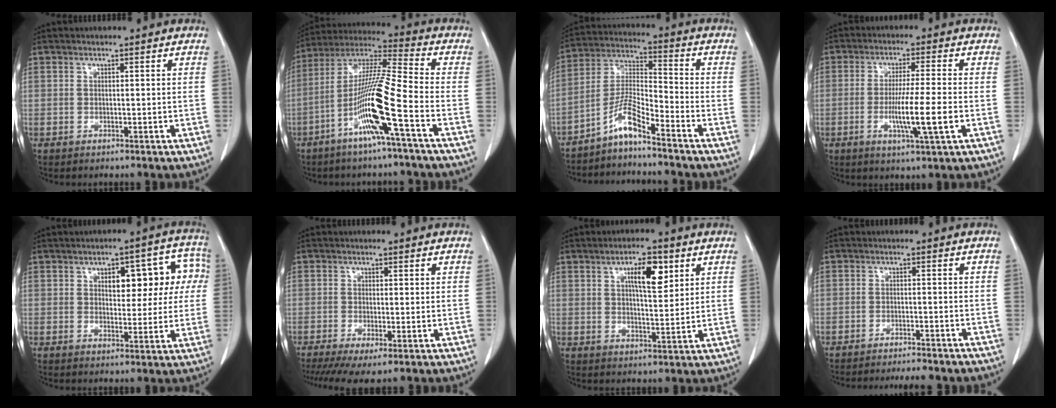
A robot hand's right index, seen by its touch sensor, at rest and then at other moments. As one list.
[{"total": 14.0, "force": [-5.6, -0.8, 12.8], "torque": [-0.255, -0.002, -0.114]}, {"total": 7.0, "force": [-5.4, 0.1, 4.5], "torque": [-0.101, 0.003, -0.108]}, {"total": 8.4, "force": [-2.1, -0.5, 8.1], "torque": [-0.145, -0.017, -0.040]}, {"total": 9.8, "force": [2.4, 4.6, 8.3], "torque": [-0.090, 0.037, 0.031]}, {"total": 5.4, "force": [-3.3, 0.9, 4.2], "torque": [-0.068, -0.016, -0.057]}, {"total": 7.1, "force": [3.1, 2.0, 6.0], "torque": [-0.101, 0.004, 0.051]}, {"total": 10.1, "force": [-9.4, 1.0, 3.5], "torque": [-0.040, -0.010, -0.115]}]